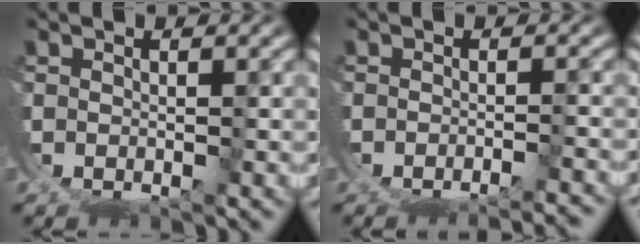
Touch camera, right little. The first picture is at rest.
{"total": 3.2, "force": [-2.9, 0.9, 1.2], "torque": [-0.013, -0.003, -0.042]}